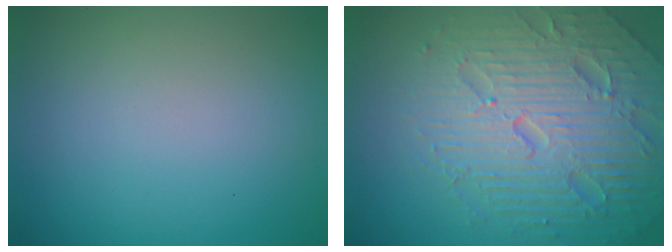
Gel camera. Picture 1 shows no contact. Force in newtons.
{"total": 7.4, "press": 7.3, "slide": 1.5}